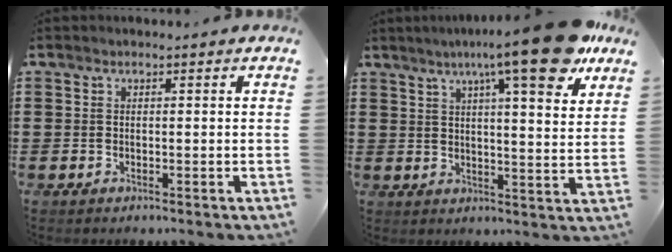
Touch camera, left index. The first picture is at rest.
{"total": 13.5, "force": [9.1, 1.5, 9.8], "torque": [-0.156, -0.031, 0.142]}